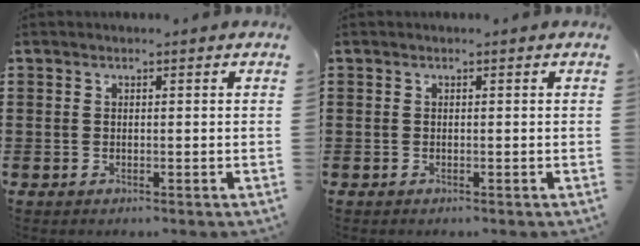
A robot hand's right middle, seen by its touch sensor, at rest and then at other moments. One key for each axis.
{"total": 0.0}